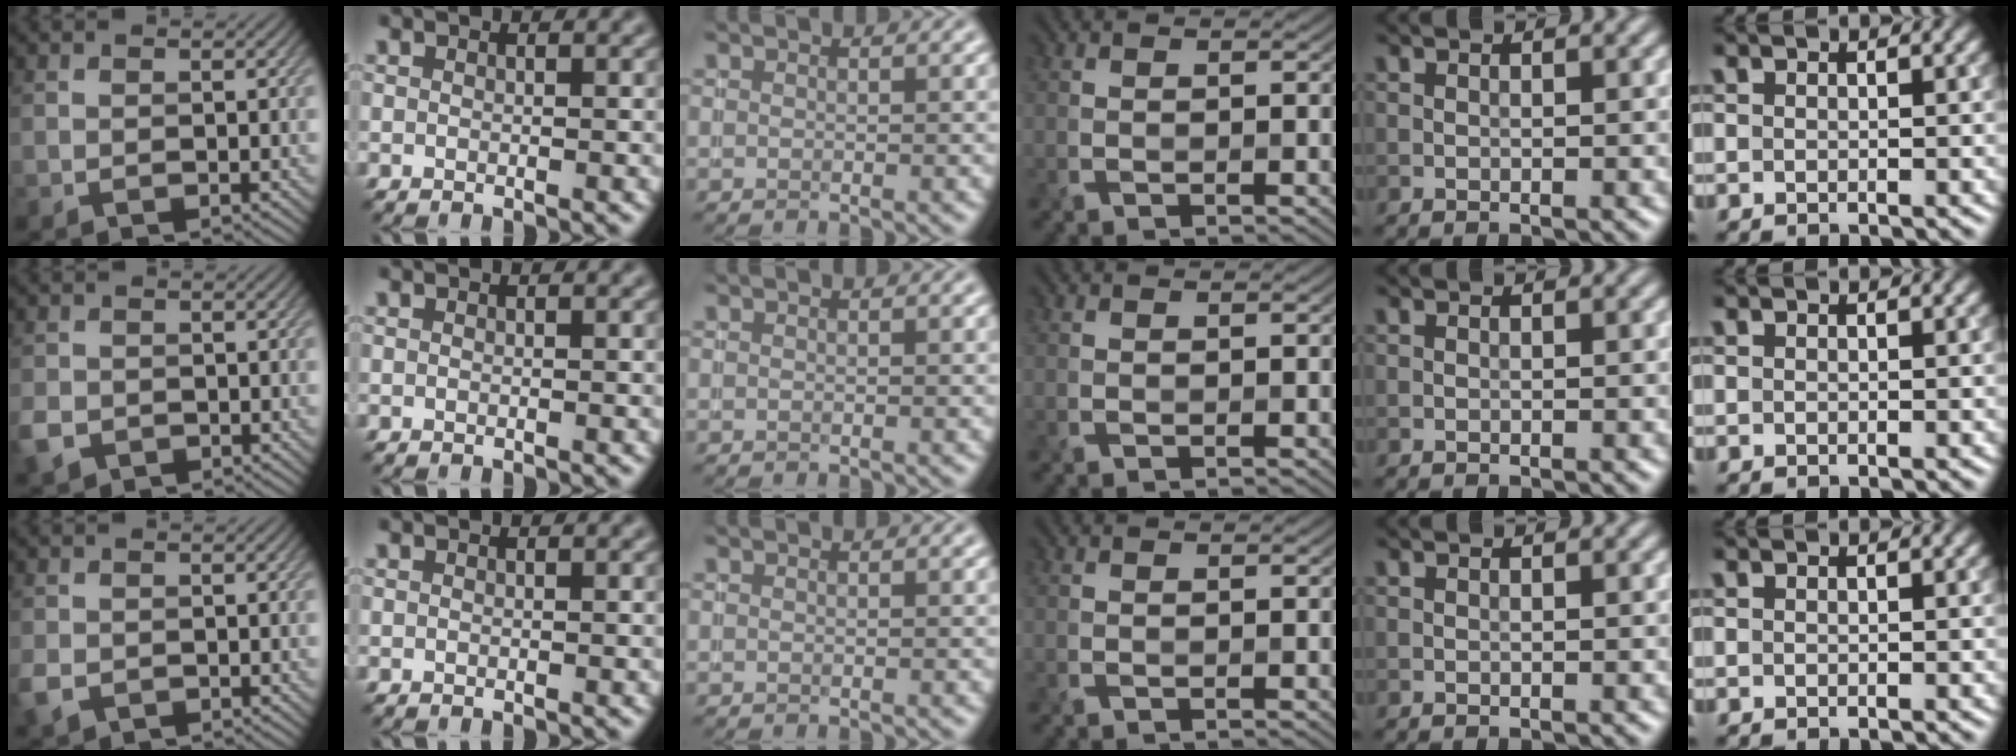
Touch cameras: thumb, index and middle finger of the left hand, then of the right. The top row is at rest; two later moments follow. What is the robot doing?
{"motion": "insert", "object": "file holder"}